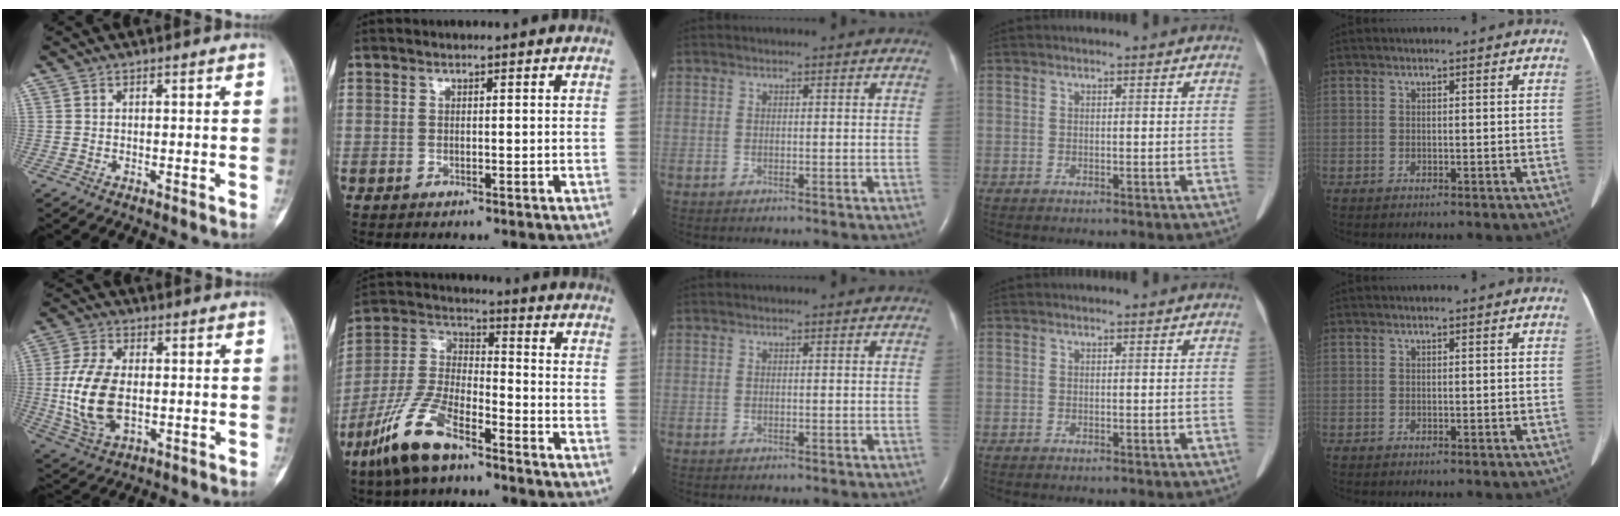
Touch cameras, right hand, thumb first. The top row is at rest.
{"thumb": {"total": 13.1, "force": [-0.7, 7.5, 10.7], "torque": [-0.221, -0.004, -0.008]}, "index": {"total": 12.8, "force": [-8.5, 3.7, 8.8], "torque": [-0.201, -0.012, -0.170]}}